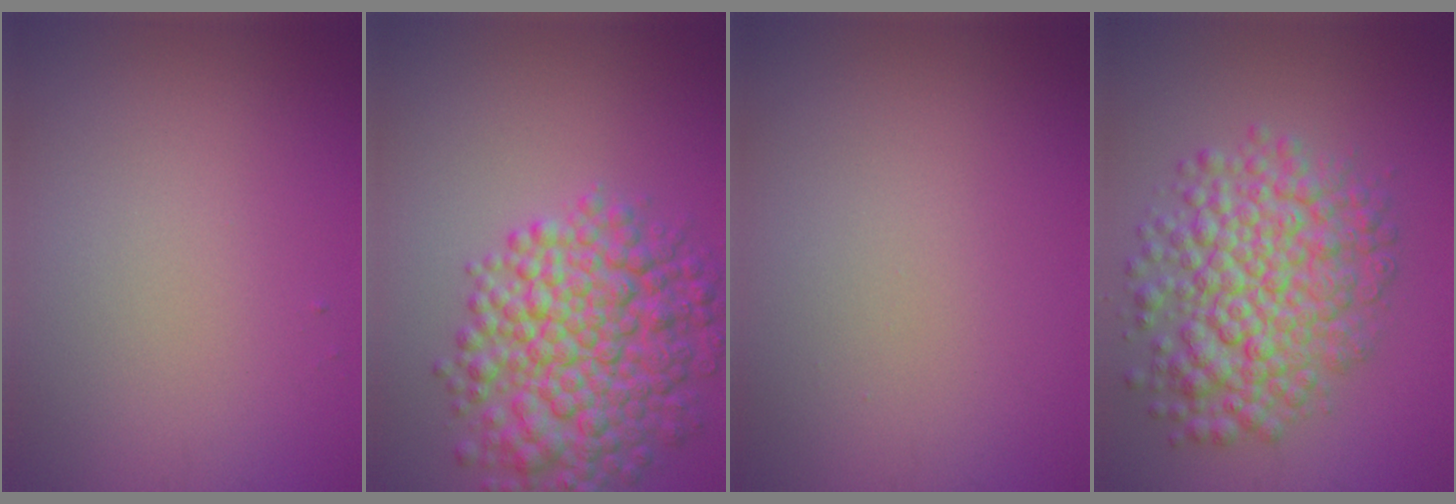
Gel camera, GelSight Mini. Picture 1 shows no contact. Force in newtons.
{"total": 8.7, "press": 8.7, "slide": 0.1}
{"total": 0.0}
{"total": 8.0, "press": 8.0, "slide": 0.2}